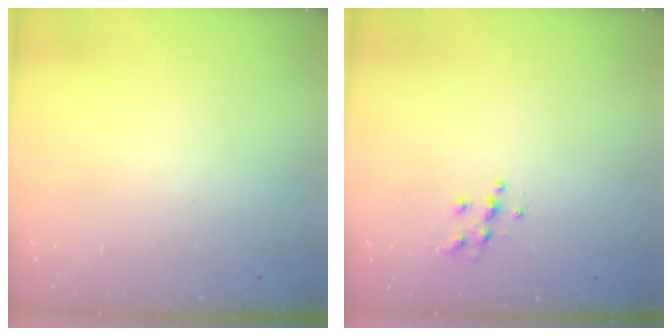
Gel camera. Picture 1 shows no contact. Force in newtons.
{"total": 6.4, "press": 6.4, "slide": 0.6}